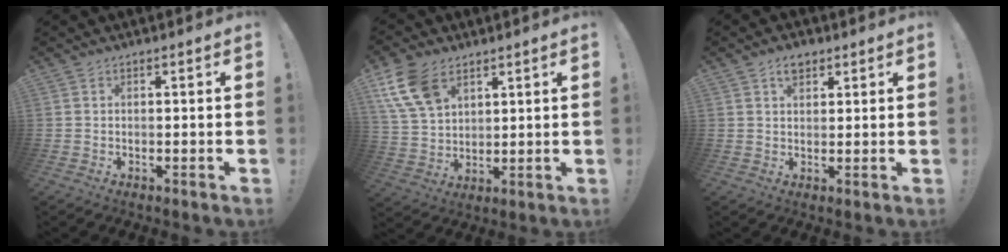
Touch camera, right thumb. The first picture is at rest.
{"total": 13.0, "force": [7.2, 8.3, 7.0], "torque": [-0.140, -0.028, 0.141]}
{"total": 4.0, "force": [2.4, 2.5, 1.8], "torque": [-0.018, -0.008, 0.042]}